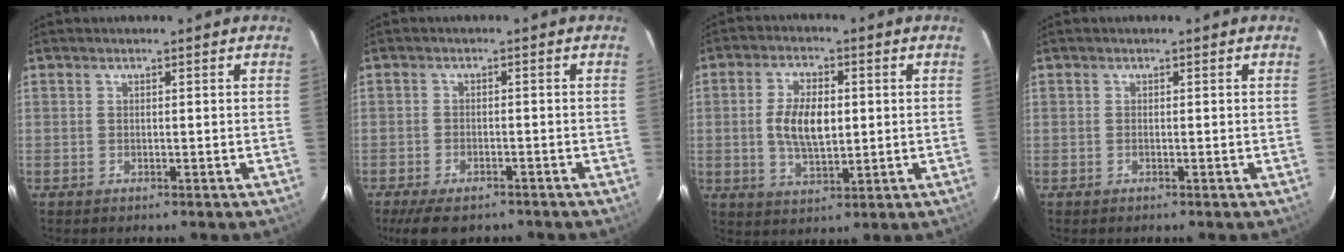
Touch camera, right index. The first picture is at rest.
{"total": 7.7, "force": [-6.0, 3.1, 3.9], "torque": [-0.094, -0.019, -0.093]}
{"total": 8.6, "force": [0.3, 4.4, 7.4], "torque": [-0.144, 0.004, 0.008]}
{"total": 0.0}